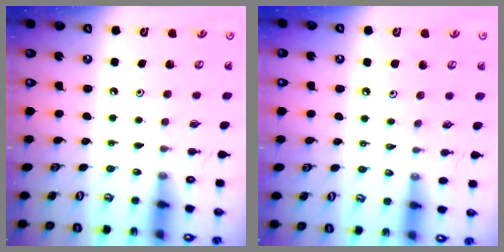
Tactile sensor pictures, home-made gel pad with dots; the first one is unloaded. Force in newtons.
{"total": 2.6, "press": 2.6, "slide": 0.4}